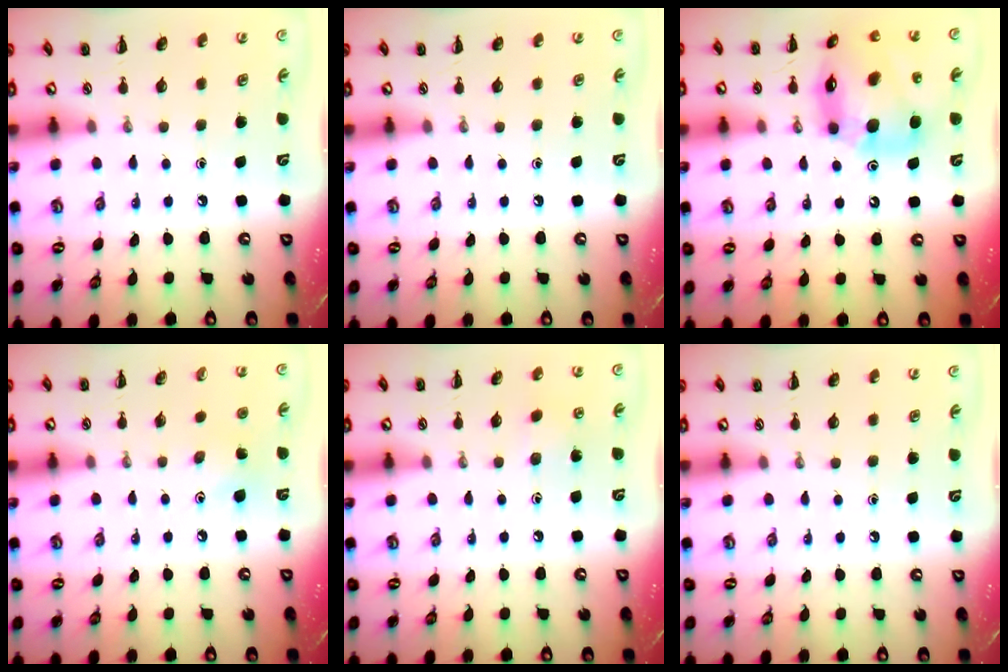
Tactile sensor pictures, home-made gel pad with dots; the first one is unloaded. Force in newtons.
{"total": 0.0}
{"total": 16.0, "press": 15.5, "slide": 4.2}
{"total": 2.9, "press": 2.8, "slide": 0.8}
{"total": 5.8, "press": 5.6, "slide": 1.5}
{"total": 0.0}